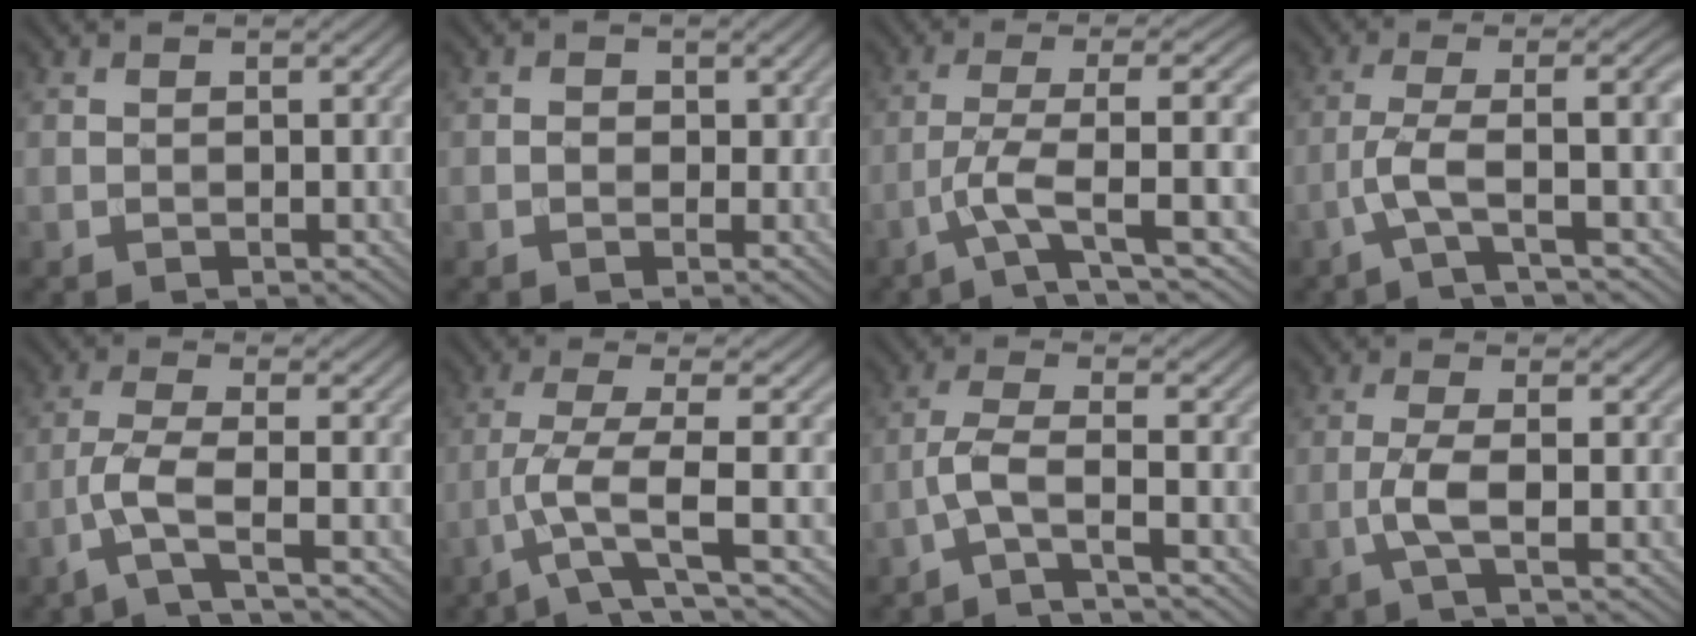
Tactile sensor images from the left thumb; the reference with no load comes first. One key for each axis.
{"total": 1.2, "fx": -0.1, "fy": 1.1, "fz": 0.6, "tx": -0.007, "ty": -0.005, "tz": -0.005}
{"total": 7.6, "fx": -2.0, "fy": 1.3, "fz": 7.2, "tx": -0.120, "ty": 0.016, "tz": -0.049}
{"total": 5.7, "fx": -1.8, "fy": 0.8, "fz": 5.3, "tx": -0.094, "ty": 0.013, "tz": -0.054}
{"total": 4.6, "fx": -2.2, "fy": 0.5, "fz": 4.0, "tx": -0.081, "ty": 0.006, "tz": -0.063}
{"total": 5.8, "fx": -1.8, "fy": 0.8, "fz": 5.4, "tx": -0.103, "ty": 0.008, "tz": -0.053}
{"total": 3.8, "fx": -2.0, "fy": 0.5, "fz": 3.2, "tx": -0.067, "ty": 0.009, "tz": -0.060}
{"total": 3.9, "fx": -0.8, "fy": 0.6, "fz": 3.7, "tx": -0.082, "ty": 0.004, "tz": -0.024}